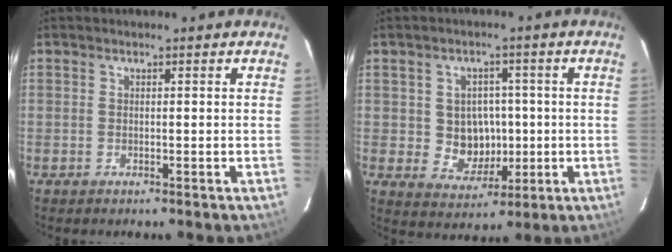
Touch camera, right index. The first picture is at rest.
{"total": 7.3, "force": [-0.2, 6.7, 2.9], "torque": [-0.062, 0.010, 0.014]}